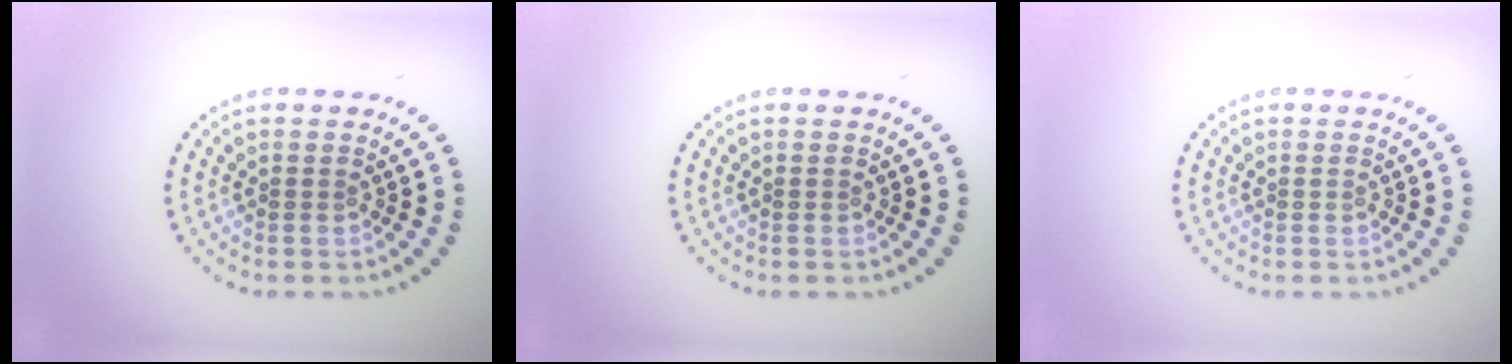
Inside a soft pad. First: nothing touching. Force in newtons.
{"total": 0.0}
{"total": 0.0}